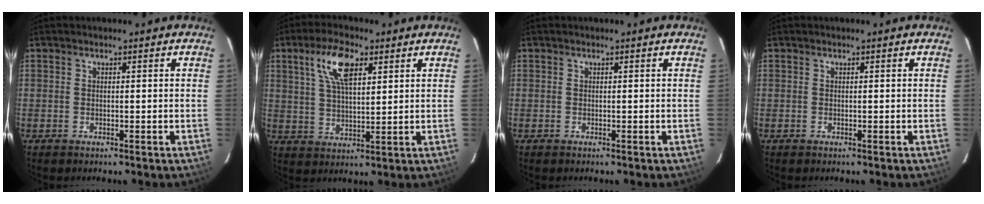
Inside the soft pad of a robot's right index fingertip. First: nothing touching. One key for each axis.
{"total": 9.2, "fx": 4.3, "fy": 3.6, "fz": 7.2, "tx": -0.136, "ty": 0.015, "tz": 0.083}
{"total": 0.0}
{"total": 0.0}